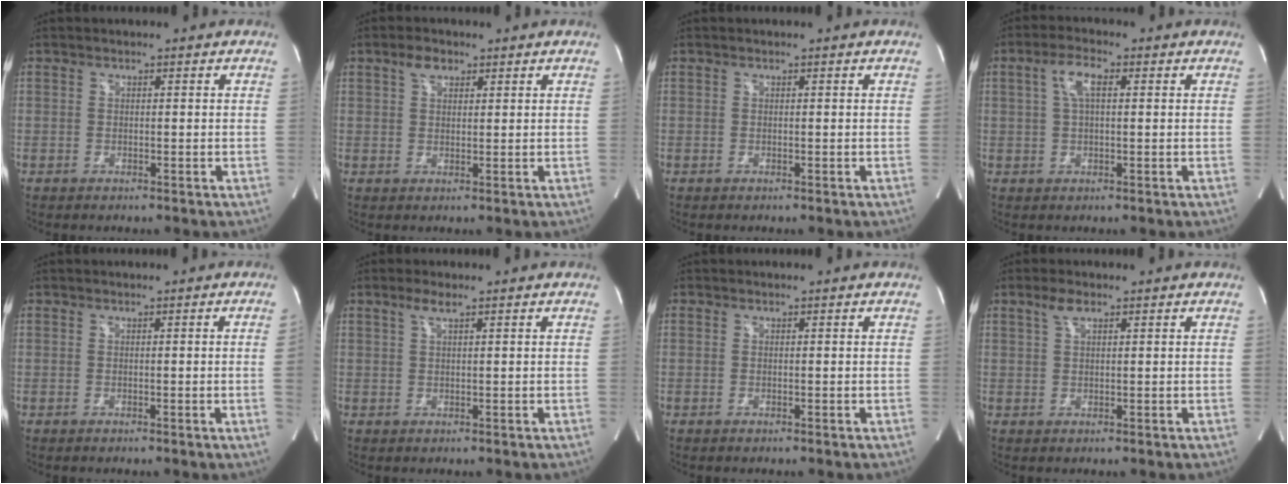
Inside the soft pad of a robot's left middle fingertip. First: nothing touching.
{"total": 2.8, "force": [1.7, 1.6, 1.5], "torque": [-0.033, 0.010, 0.035]}
{"total": 0.0}
{"total": 4.3, "force": [1.2, 1.3, 4.0], "torque": [-0.083, 0.015, 0.026]}
{"total": 1.1, "force": [-0.1, -0.5, 0.9], "torque": [-0.008, -0.001, -0.001]}
{"total": 2.0, "force": [1.3, 0.2, 1.4], "torque": [-0.035, 0.004, 0.028]}
{"total": 0.0}
{"total": 2.4, "force": [1.5, 0.7, 1.7], "torque": [-0.039, 0.008, 0.034]}